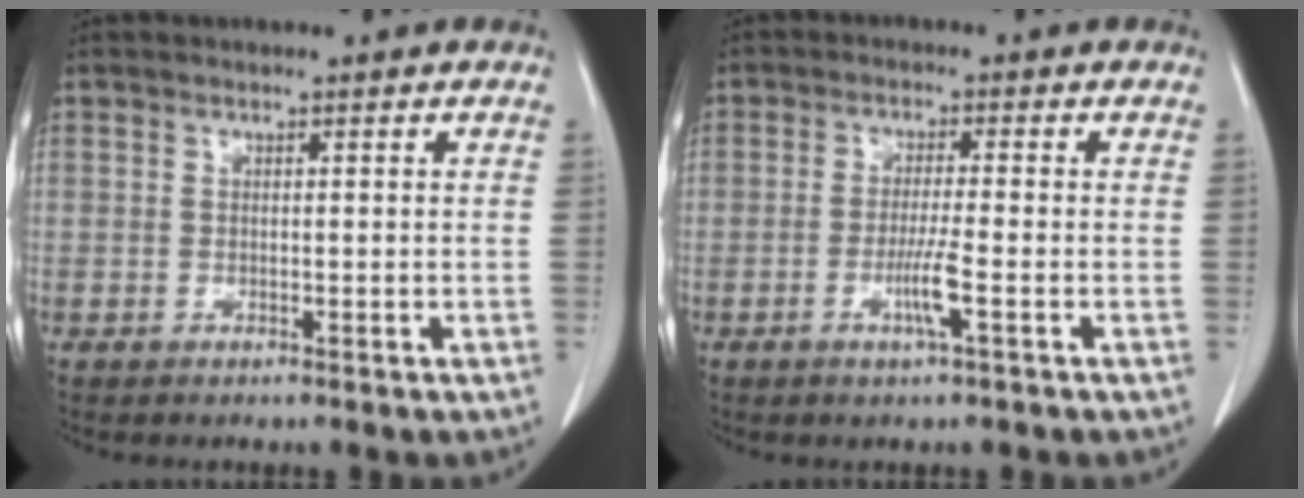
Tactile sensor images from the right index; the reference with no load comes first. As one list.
[{"total": 4.2, "force": [-1.7, -0.4, 3.8], "torque": [-0.074, -0.008, -0.034]}]